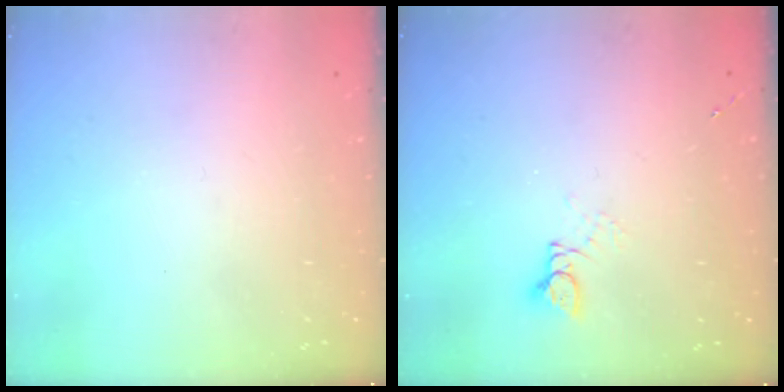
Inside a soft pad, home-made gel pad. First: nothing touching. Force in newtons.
{"total": 2.4, "press": 2.4, "slide": 0.3}